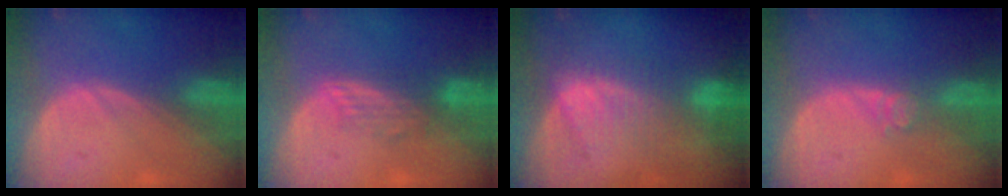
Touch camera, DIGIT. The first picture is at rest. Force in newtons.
{"total": 3.3, "press": 3.1, "slide": 1.2}
{"total": 7.4, "press": 7.3, "slide": 1.3}
{"total": 2.7, "press": 2.2, "slide": 1.5}